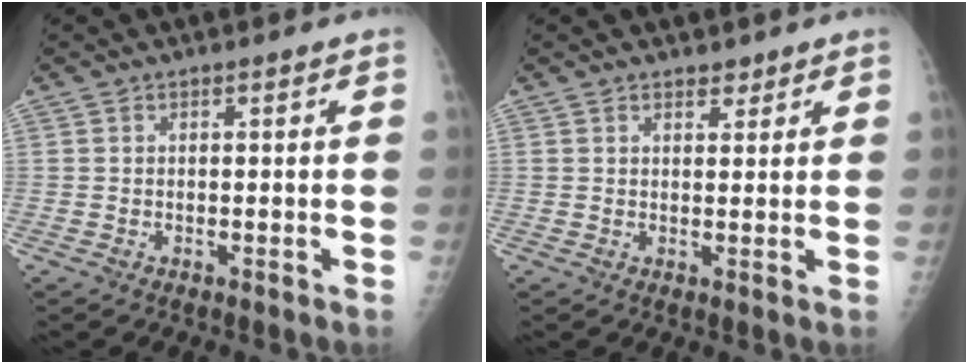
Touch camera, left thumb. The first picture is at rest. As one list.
[{"total": 1.8, "force": [1.5, 1.0, 0.5], "torque": [0.005, -0.010, 0.020]}]